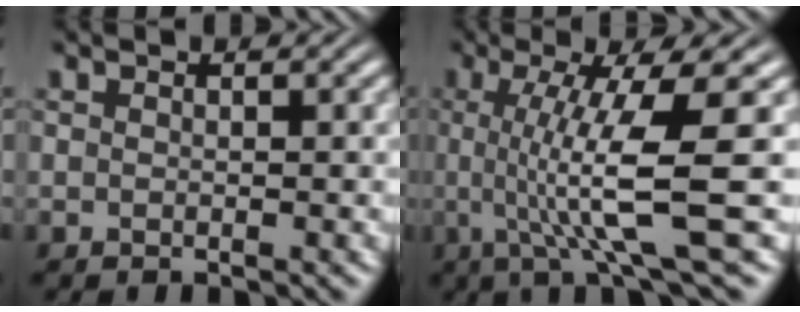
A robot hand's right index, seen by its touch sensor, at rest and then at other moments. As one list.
[{"total": 7.5, "force": [-0.3, 0.6, 7.5], "torque": [-0.125, -0.013, 0.000]}]